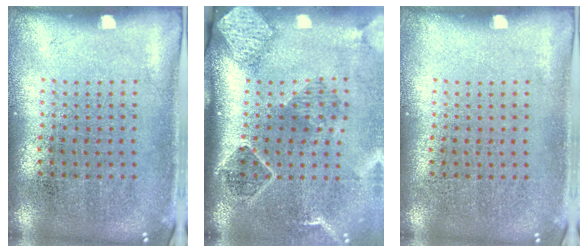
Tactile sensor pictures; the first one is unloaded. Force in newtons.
{"total": 2.7, "press": 1.9, "slide": 2.0}
{"total": 0.0}